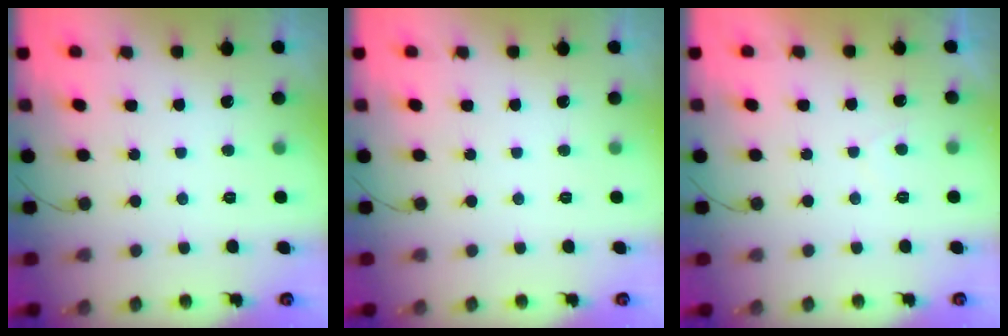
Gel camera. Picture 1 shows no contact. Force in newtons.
{"total": 0.0}
{"total": 0.7, "press": 0.3, "slide": 0.6}